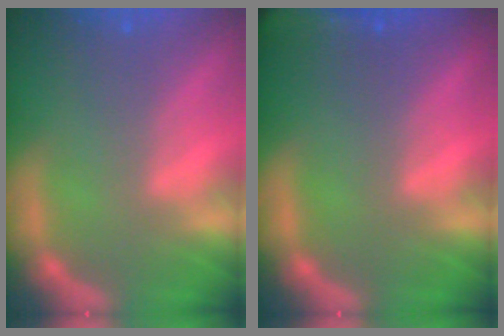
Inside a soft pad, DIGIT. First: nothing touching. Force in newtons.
{"total": 6.0}